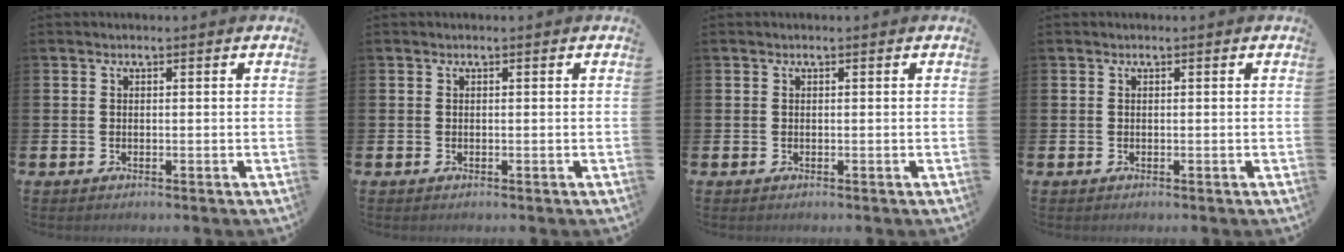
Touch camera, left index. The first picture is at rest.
{"total": 0.0}
{"total": 0.0}
{"total": 0.0}